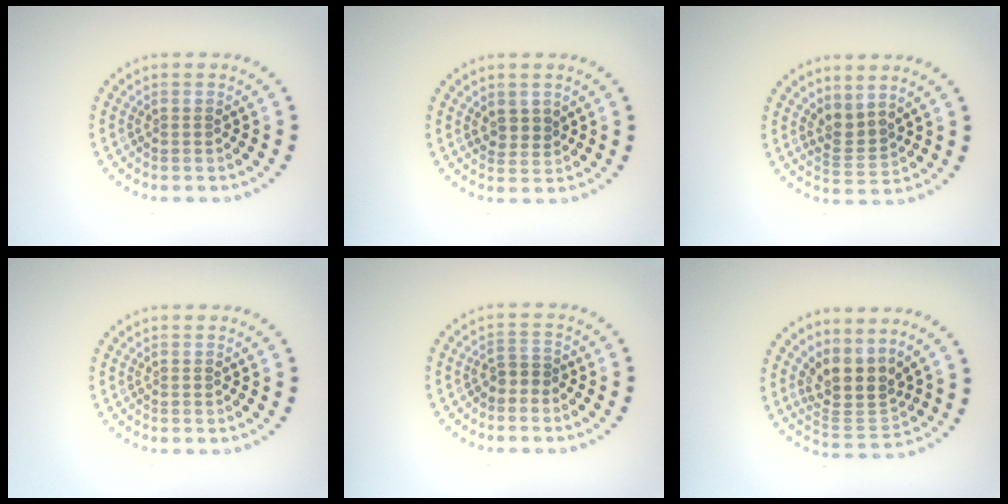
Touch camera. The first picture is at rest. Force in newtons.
{"total": 1.8, "press": 1.4, "slide": 1.1}
{"total": 2.2, "press": 1.5, "slide": 1.6}
{"total": 0.0}
{"total": 1.3, "press": 1.0, "slide": 0.8}
{"total": 4.1, "press": 3.0, "slide": 2.7}